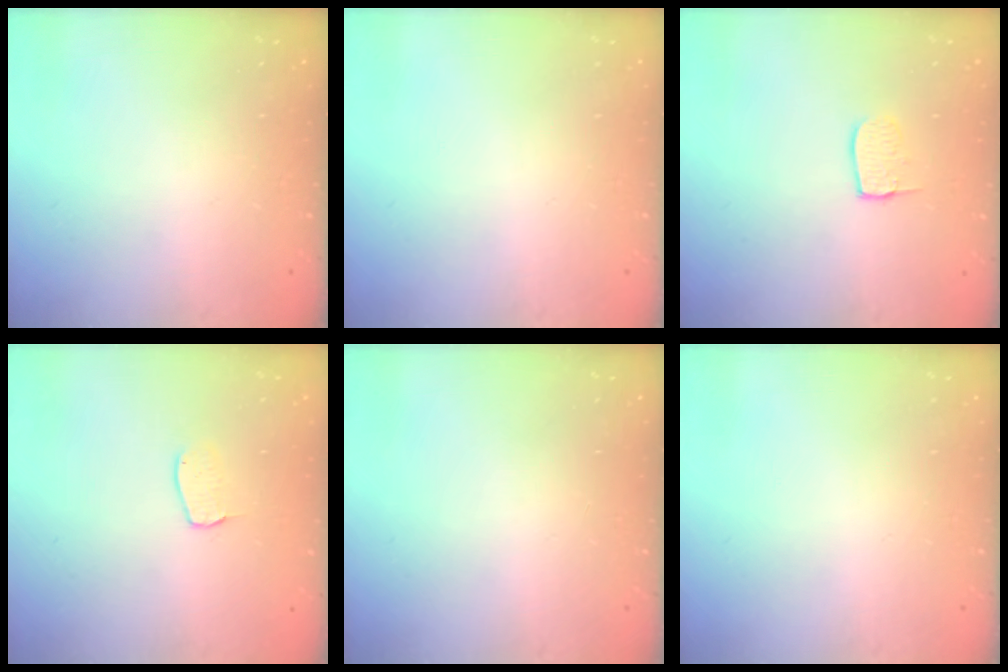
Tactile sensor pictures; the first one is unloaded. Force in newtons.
{"total": 0.0}
{"total": 5.4, "press": 5.4, "slide": 0.3}
{"total": 4.0, "press": 4.0, "slide": 0.2}
{"total": 0.0}
{"total": 0.0}